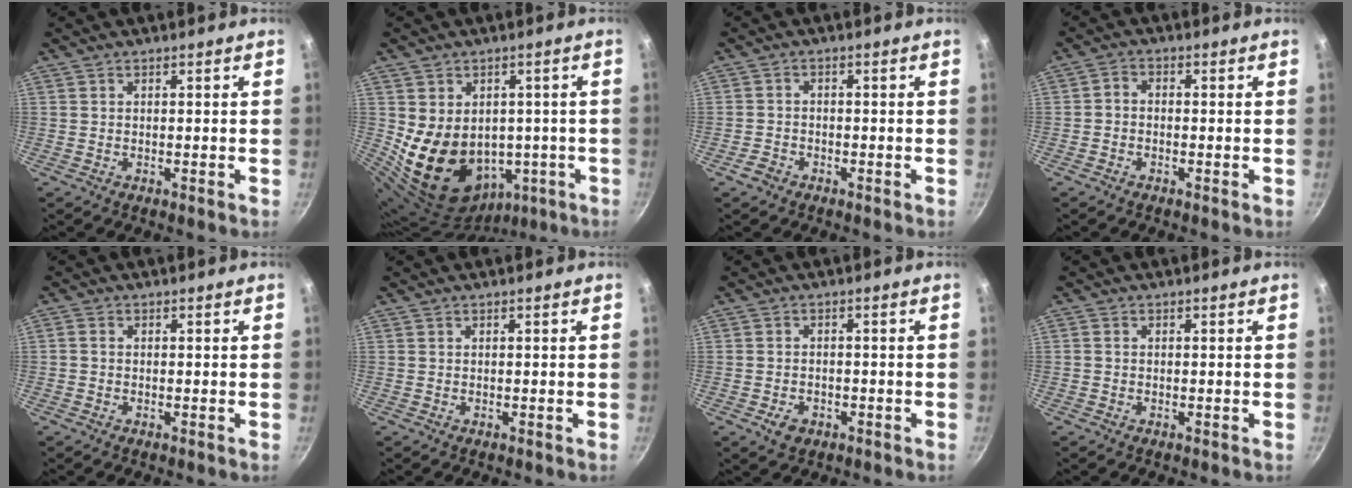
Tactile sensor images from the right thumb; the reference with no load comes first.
{"total": 13.9, "force": [-1.0, 11.2, 8.1], "torque": [-0.105, 0.003, 0.019]}
{"total": 2.5, "force": [-1.7, 1.6, 0.8], "torque": [-0.016, 0.019, -0.032]}
{"total": 2.1, "force": [-1.0, 1.5, 1.1], "torque": [-0.024, 0.016, -0.026]}
{"total": 1.0, "force": [-0.4, 0.8, 0.5], "torque": [-0.011, 0.004, -0.009]}
{"total": 0.0}
{"total": 3.7, "force": [-1.7, 2.6, 1.9], "torque": [-0.031, 0.012, -0.024]}
{"total": 0.6, "force": [-0.2, 0.5, 0.2], "torque": [-0.003, 0.002, -0.006]}